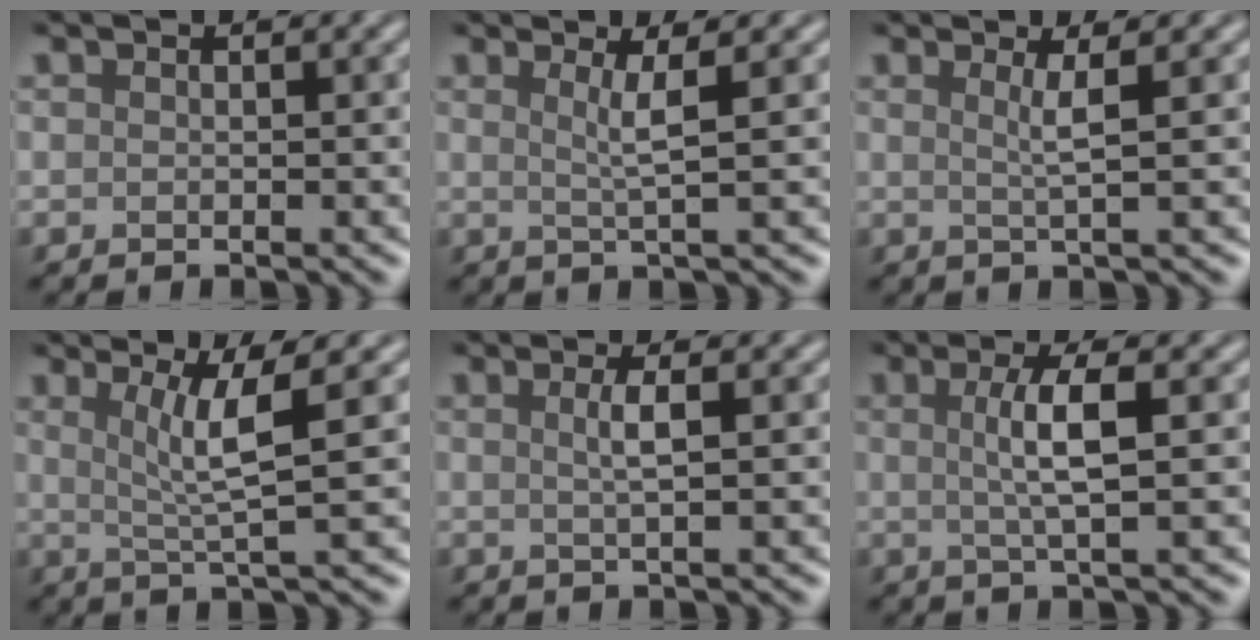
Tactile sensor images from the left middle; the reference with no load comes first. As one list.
[{"total": 2.6, "force": [0.7, 0.4, 2.4], "torque": [-0.043, -0.001, 0.011]}, {"total": 2.2, "force": [0.6, 0.4, 2.1], "torque": [-0.038, -0.001, 0.005]}, {"total": 4.4, "force": [1.1, 0.6, 4.2], "torque": [-0.077, -0.001, 0.027]}, {"total": 2.0, "force": [0.3, 0.5, 1.9], "torque": [-0.034, 0.002, 0.001]}, {"total": 3.7, "force": [0.4, 0.7, 3.6], "torque": [-0.066, 0.001, 0.004]}]